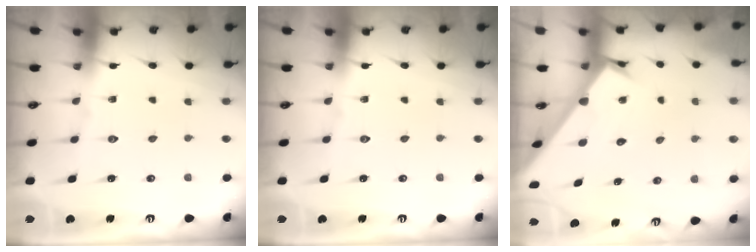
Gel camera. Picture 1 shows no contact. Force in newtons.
{"total": 0.0}
{"total": 2.2, "press": 2.2, "slide": 0.1}